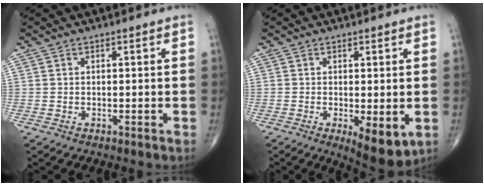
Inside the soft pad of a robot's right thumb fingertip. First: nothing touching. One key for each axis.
{"total": 7.1, "fx": -1.8, "fy": 2.6, "fz": 6.4, "tx": -0.085, "ty": -0.019, "tz": -0.022}